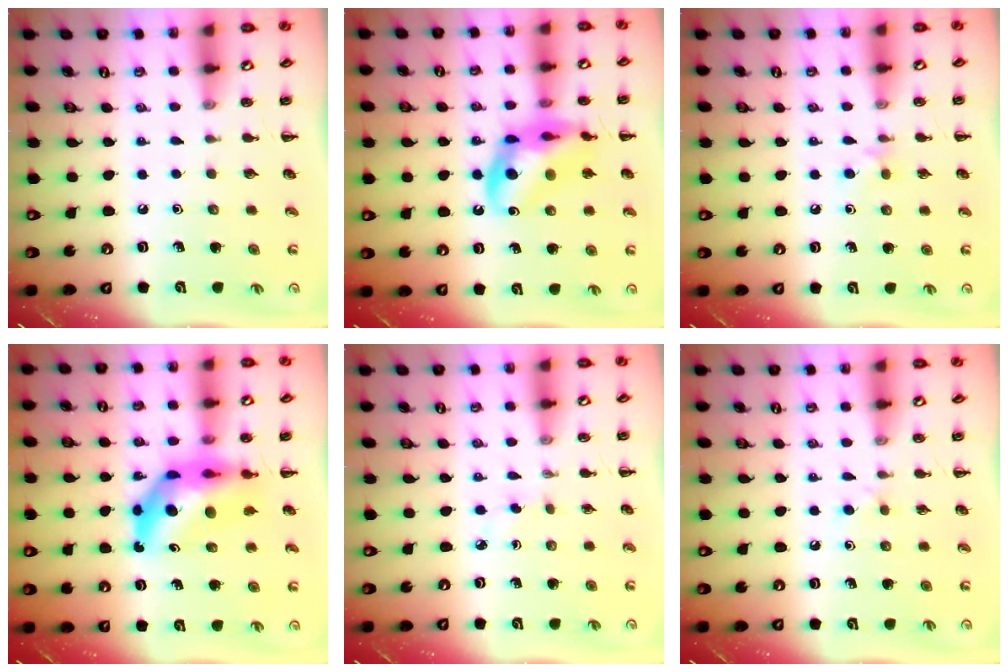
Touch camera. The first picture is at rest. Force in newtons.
{"total": 14.8, "press": 14.4, "slide": 3.2}
{"total": 3.9, "press": 3.6, "slide": 1.5}
{"total": 12.1, "press": 11.5, "slide": 3.9}
{"total": 2.3, "press": 2.1, "slide": 0.9}
{"total": 3.2, "press": 2.9, "slide": 1.3}